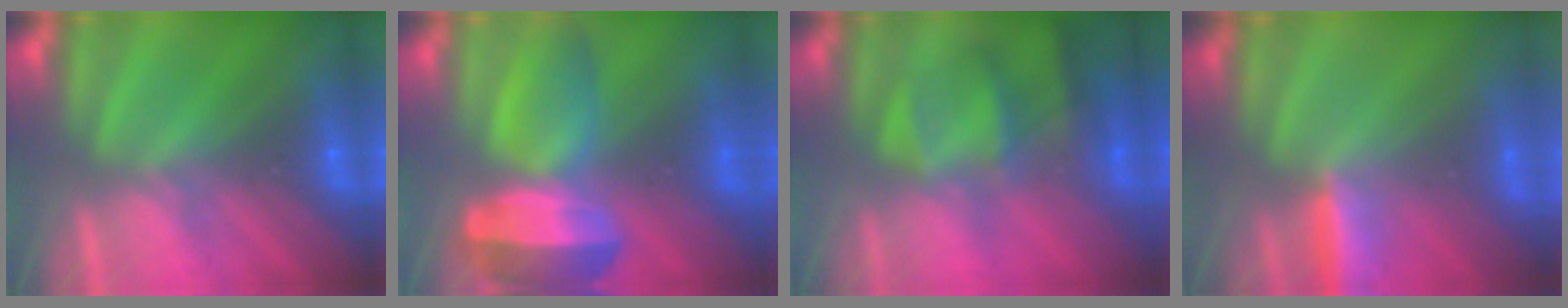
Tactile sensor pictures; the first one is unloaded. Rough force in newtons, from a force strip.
{"total": 5.9}
{"total": 4.5}
{"total": 2.9}